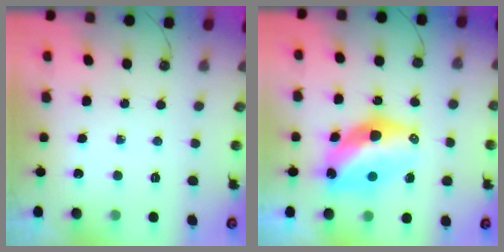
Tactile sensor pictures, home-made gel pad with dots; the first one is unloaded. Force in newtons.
{"total": 13.1, "press": 13.1, "slide": 0.9}